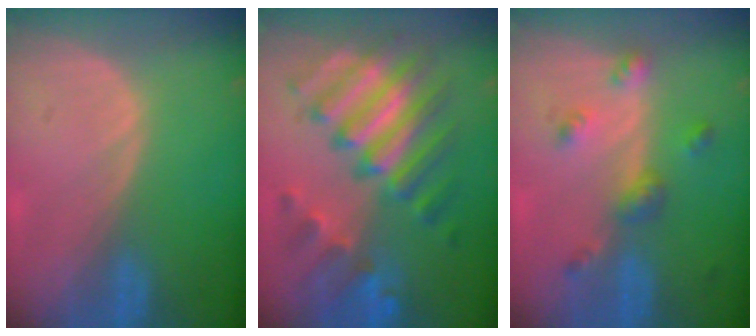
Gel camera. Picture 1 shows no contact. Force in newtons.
{"total": 11.4, "press": 11.3, "slide": 1.3}
{"total": 4.9, "press": 4.4, "slide": 2.2}